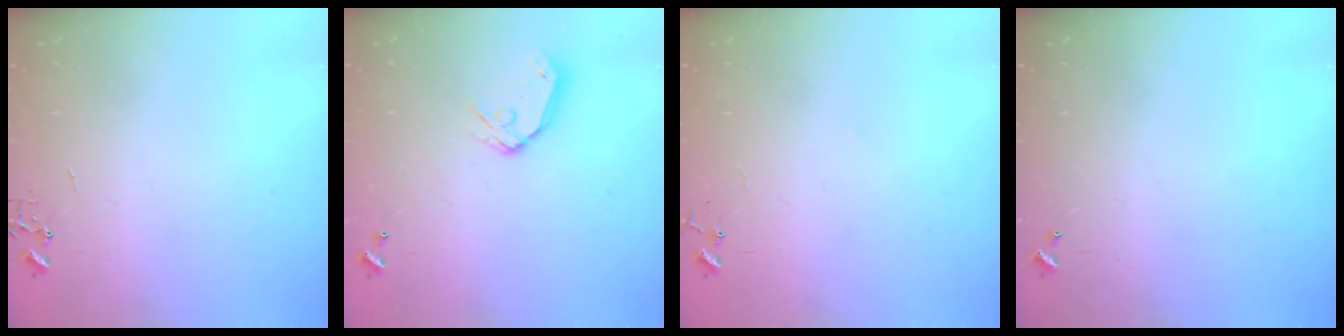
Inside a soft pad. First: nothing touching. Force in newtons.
{"total": 8.9, "press": 8.8, "slide": 1.2}
{"total": 5.7, "press": 5.7, "slide": 0.5}
{"total": 0.0}